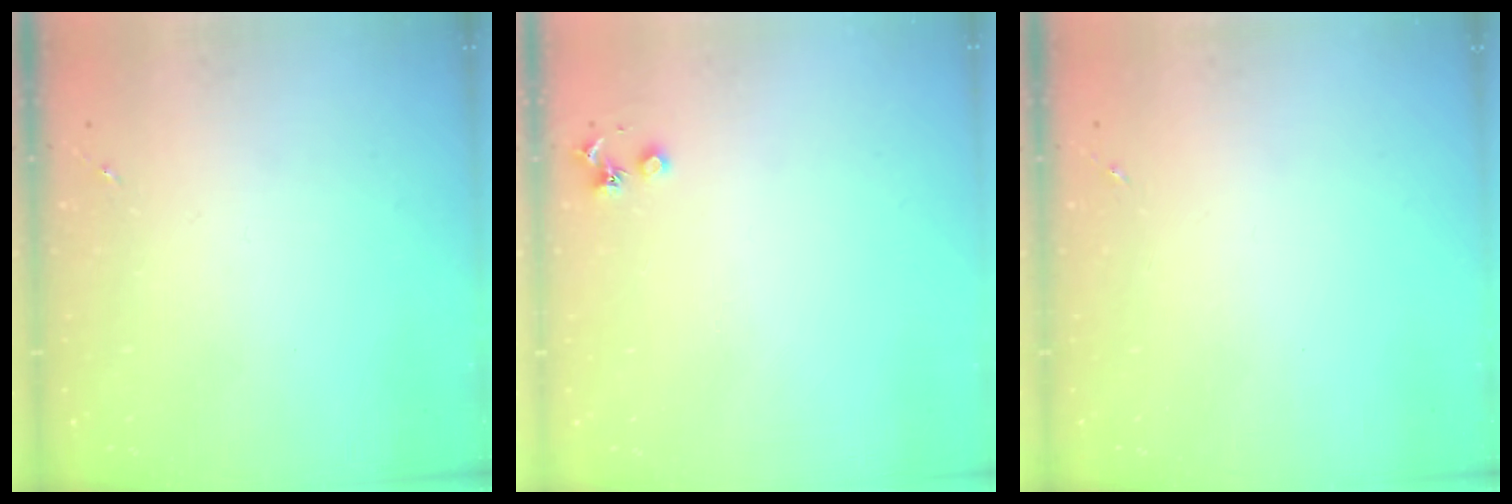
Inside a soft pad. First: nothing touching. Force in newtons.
{"total": 3.6, "press": 3.5, "slide": 0.5}
{"total": 0.0}